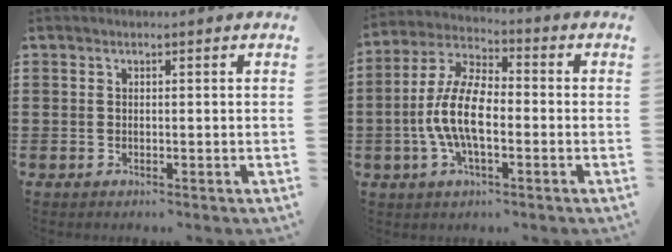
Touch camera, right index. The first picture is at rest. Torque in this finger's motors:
{"motor_torque": [2.14, 0.00, 1.05, 0.21]}